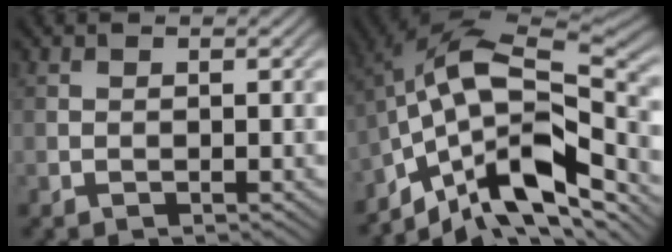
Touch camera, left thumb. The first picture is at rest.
{"total": 15.2, "force": [-6.4, 7.2, 11.8], "torque": [-0.218, 0.007, -0.128]}